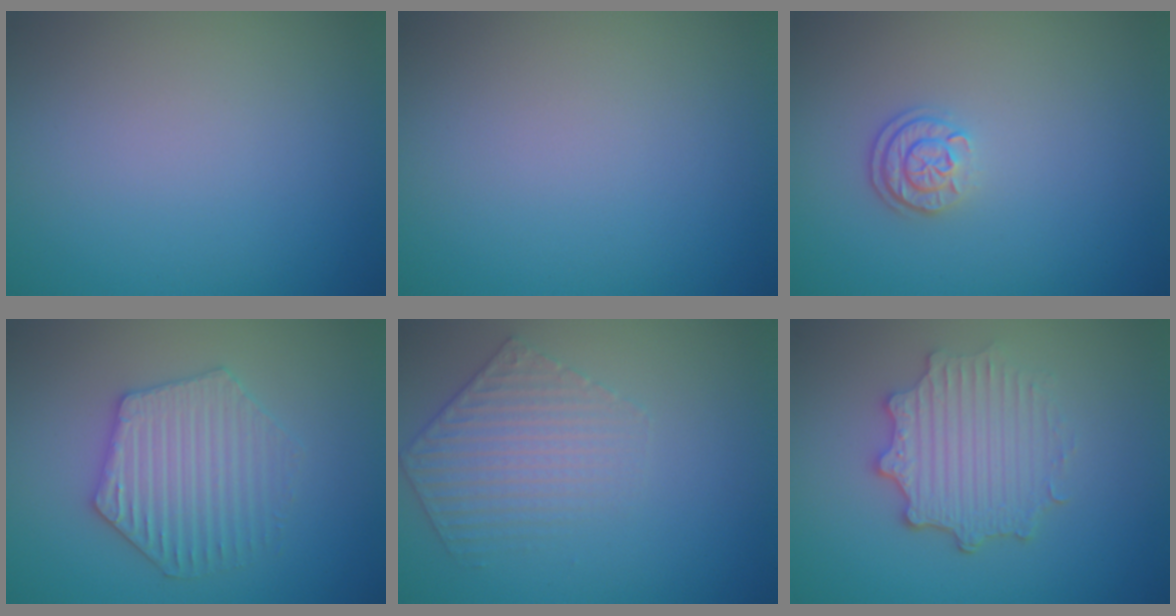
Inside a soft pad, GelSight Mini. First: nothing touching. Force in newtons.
{"total": 0.0}
{"total": 2.2, "press": 1.8, "slide": 1.3}
{"total": 4.0, "press": 3.9, "slide": 0.9}
{"total": 3.3, "press": 3.1, "slide": 1.4}
{"total": 4.5, "press": 3.8, "slide": 2.4}